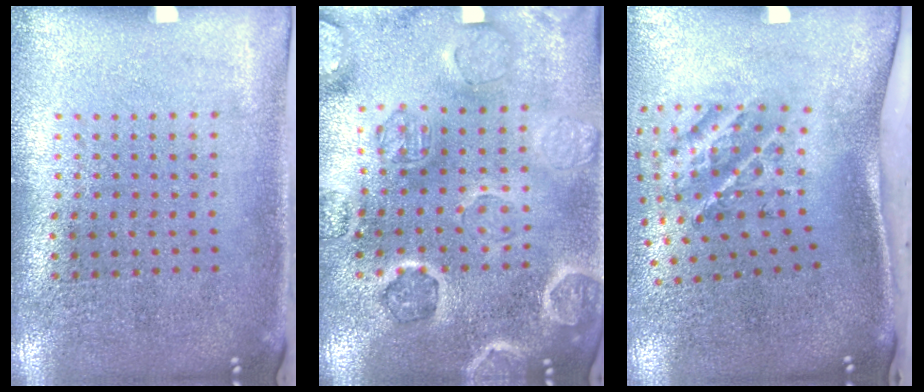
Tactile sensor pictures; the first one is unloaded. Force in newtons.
{"total": 2.5, "press": 2.5, "slide": 0.4}
{"total": 2.2, "press": 1.2, "slide": 1.8}